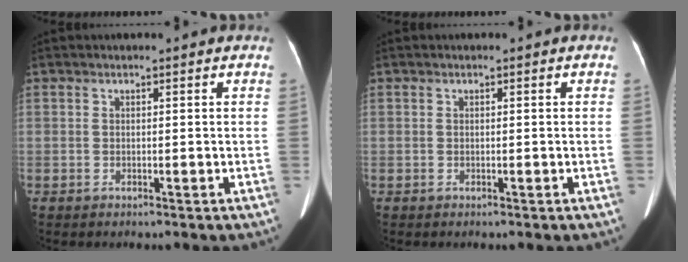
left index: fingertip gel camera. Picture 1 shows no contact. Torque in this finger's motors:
{"motor_torque": [0.06, 0.06, 0.00, 0.00]}